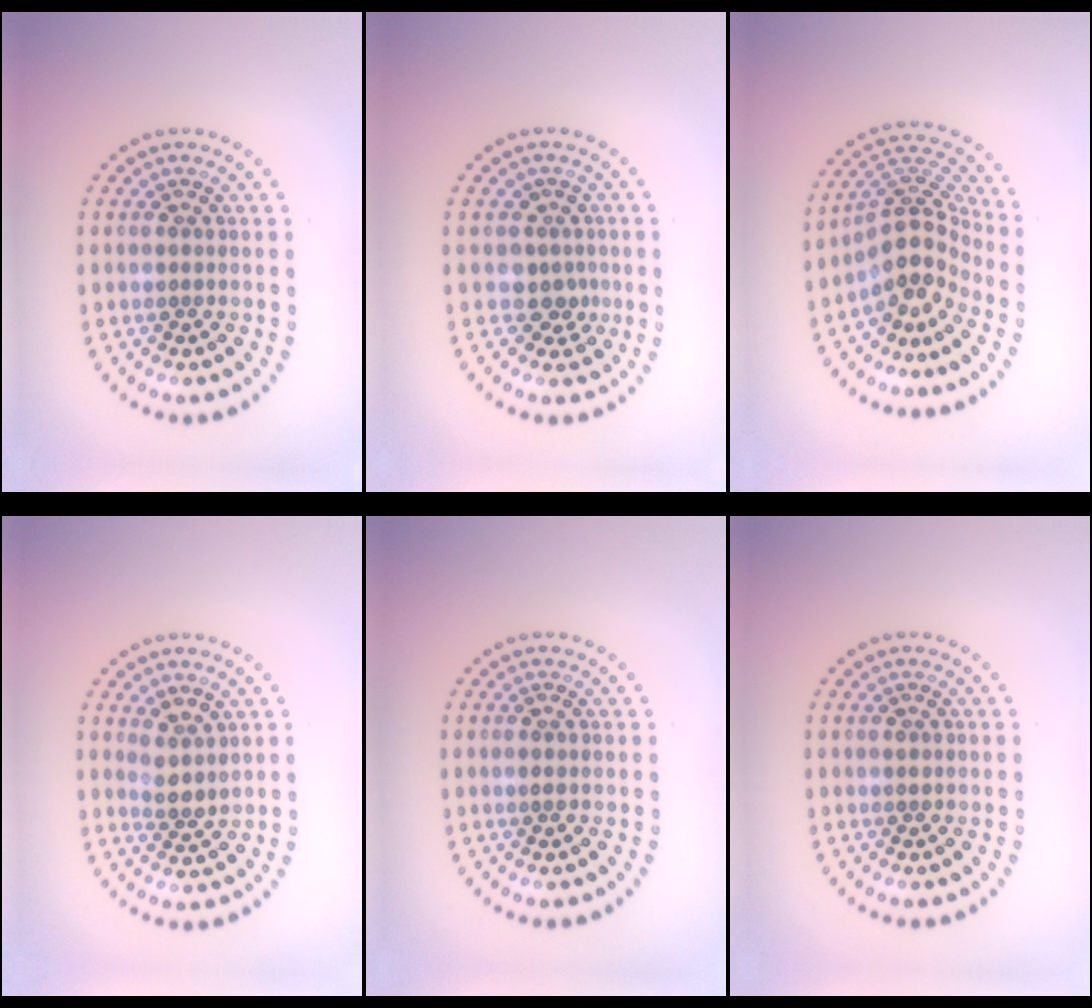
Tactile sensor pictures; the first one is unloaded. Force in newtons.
{"total": 2.2, "press": 1.7, "slide": 1.4}
{"total": 4.6, "press": 3.3, "slide": 3.3}
{"total": 2.0, "press": 1.6, "slide": 1.3}
{"total": 0.7, "press": 0.7, "slide": 0.1}
{"total": 0.5, "press": 0.5, "slide": 0.1}